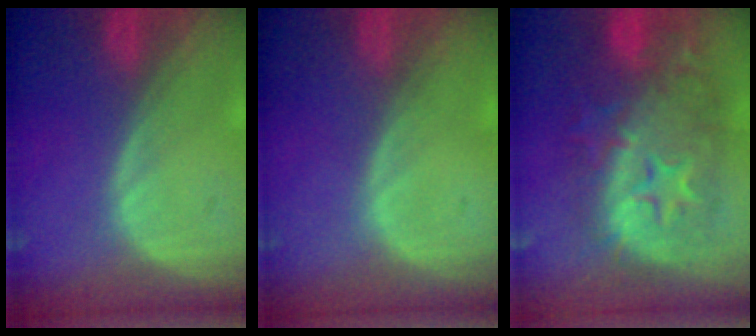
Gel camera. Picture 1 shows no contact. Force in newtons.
{"total": 0.0}
{"total": 12.3, "press": 12.2, "slide": 1.1}